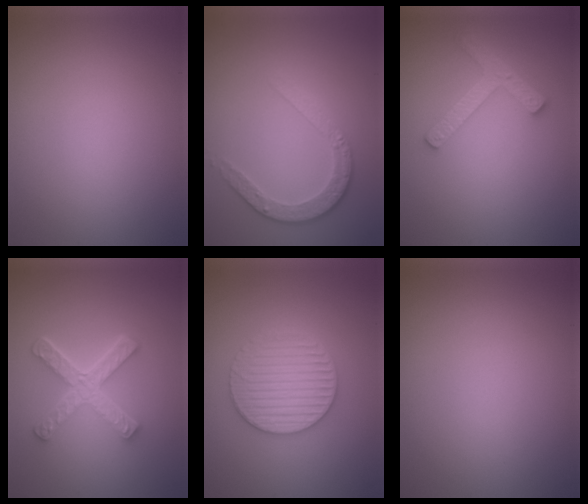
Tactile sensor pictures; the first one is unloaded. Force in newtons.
{"total": 3.6, "press": 2.8, "slide": 2.2}
{"total": 3.9, "press": 3.1, "slide": 2.3}
{"total": 5.2, "press": 3.8, "slide": 3.6}
{"total": 4.0, "press": 3.9, "slide": 0.8}
{"total": 0.0}